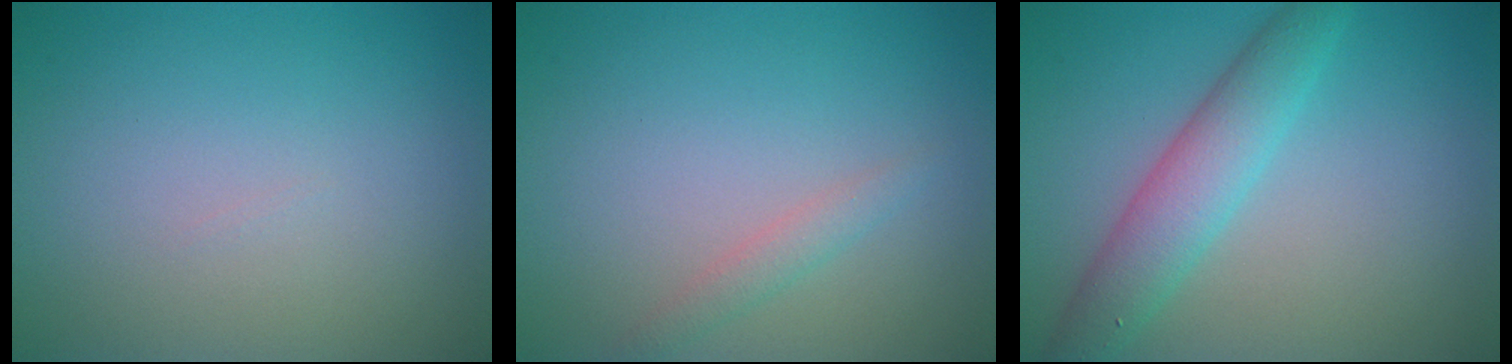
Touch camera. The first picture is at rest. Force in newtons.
{"total": 1.3, "press": 1.3, "slide": 0.1}
{"total": 4.4, "press": 4.4, "slide": 0.1}